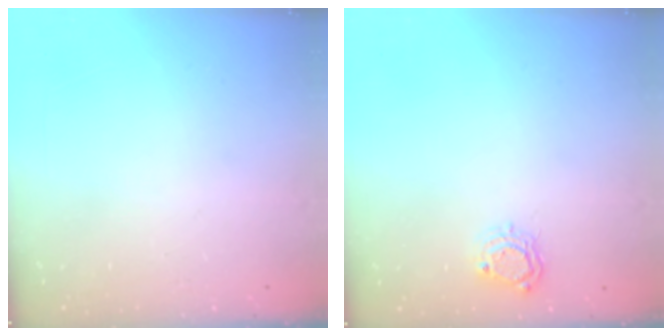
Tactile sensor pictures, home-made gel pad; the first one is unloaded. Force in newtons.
{"total": 5.5, "press": 5.5, "slide": 0.5}